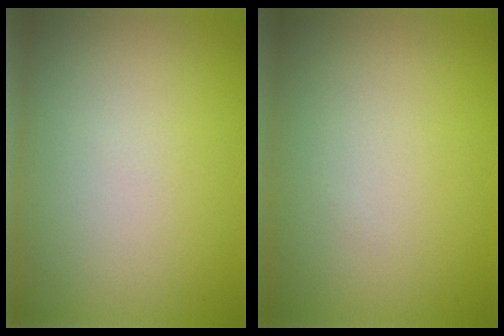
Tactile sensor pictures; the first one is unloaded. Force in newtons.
{"total": 0.0}